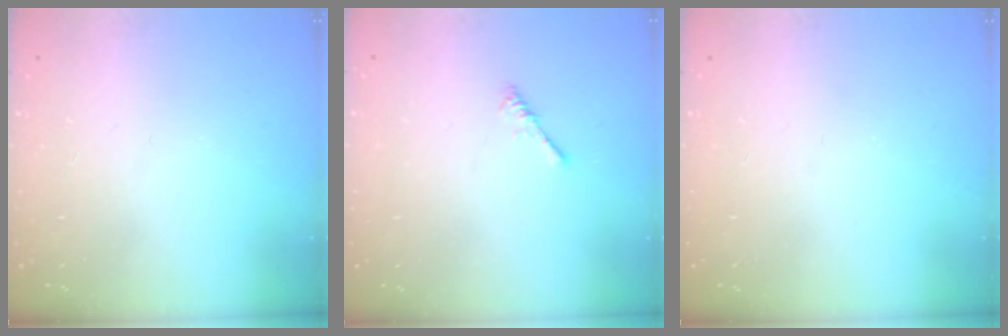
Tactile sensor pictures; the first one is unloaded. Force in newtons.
{"total": 0.0}
{"total": 0.0}